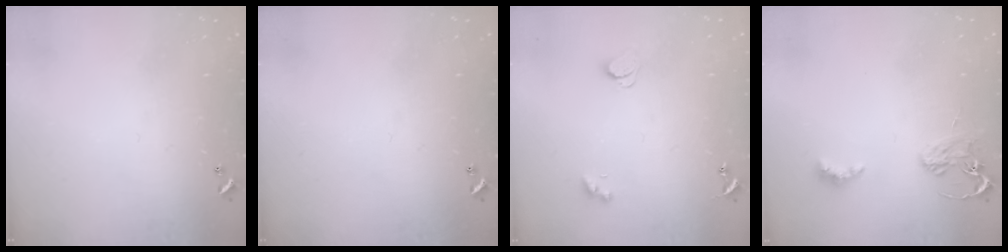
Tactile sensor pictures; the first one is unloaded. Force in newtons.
{"total": 0.0}
{"total": 2.4, "press": 2.3, "slide": 0.6}
{"total": 2.9, "press": 2.8, "slide": 0.6}